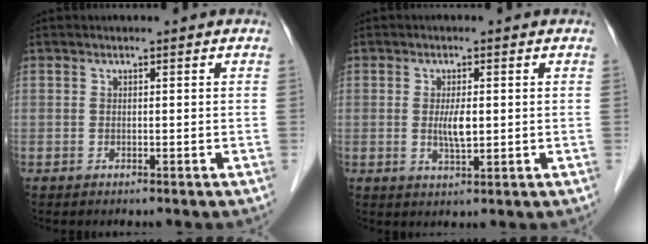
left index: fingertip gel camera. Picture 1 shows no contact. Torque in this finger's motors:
{"motor_torque": [0.59, 0.47, 0.21, 0.05]}